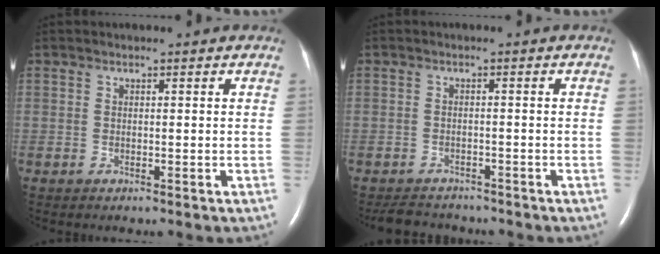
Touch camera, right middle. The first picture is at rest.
{"total": 5.3, "force": [-5.0, 1.6, 0.9], "torque": [-0.018, -0.006, -0.074]}